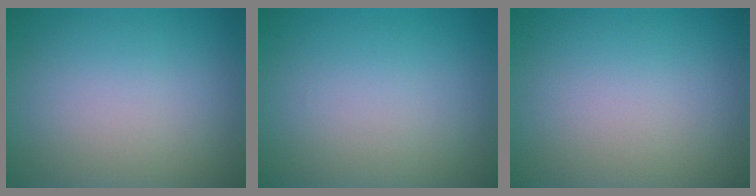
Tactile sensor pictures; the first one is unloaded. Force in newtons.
{"total": 0.0}
{"total": 0.0}